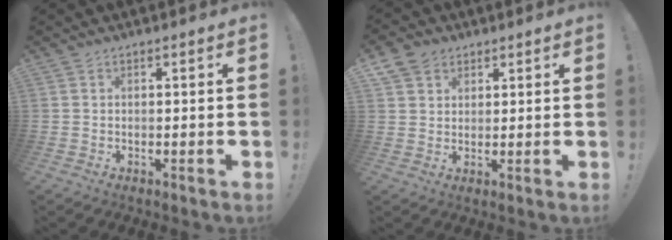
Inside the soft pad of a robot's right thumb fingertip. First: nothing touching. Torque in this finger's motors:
{"motor_torque": [0.35, 1.20, 0.18, 0.04, 0.11]}